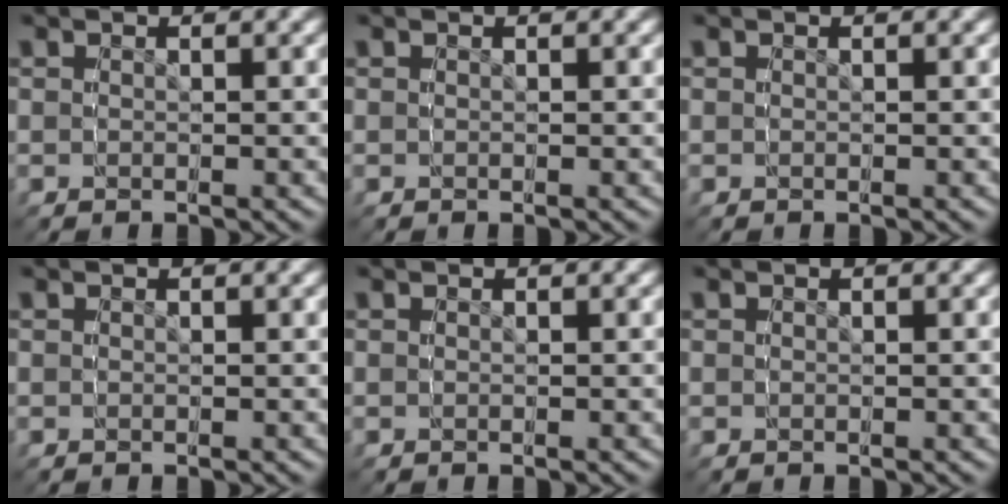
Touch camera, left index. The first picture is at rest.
{"total": 0.0}
{"total": 0.0}
{"total": 0.0}
{"total": 0.0}
{"total": 0.0}